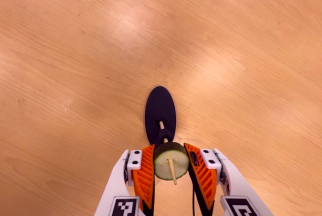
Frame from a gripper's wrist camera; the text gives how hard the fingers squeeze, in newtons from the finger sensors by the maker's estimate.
{"total": 11.0, "left": 10.9, "right": 11.1}